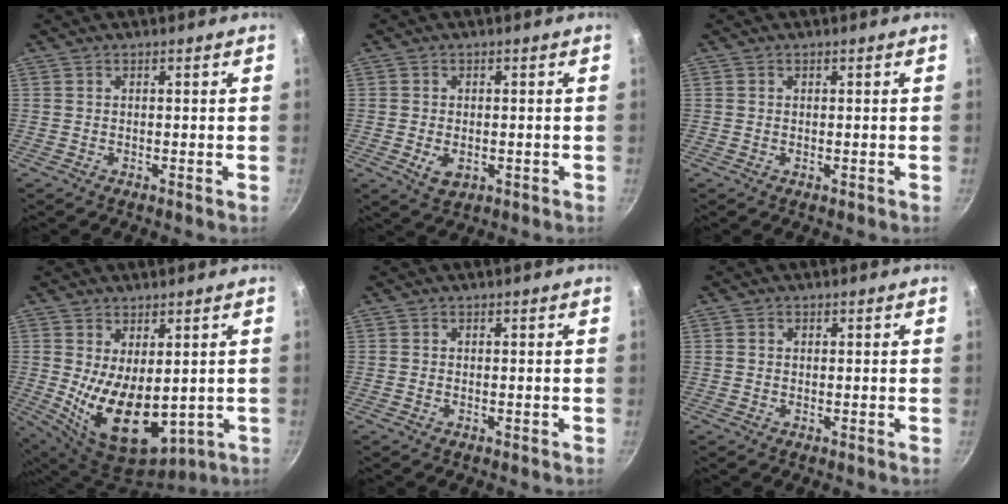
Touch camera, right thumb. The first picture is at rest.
{"total": 4.0, "force": [-0.9, 2.6, 2.9], "torque": [-0.046, -0.005, -0.009]}
{"total": 0.0}
{"total": 13.7, "force": [0.2, 7.7, 11.3], "torque": [-0.179, -0.036, 0.031]}
{"total": 0.0}
{"total": 0.8, "force": [0.2, 0.7, 0.3], "torque": [-0.004, 0.003, 0.002]}